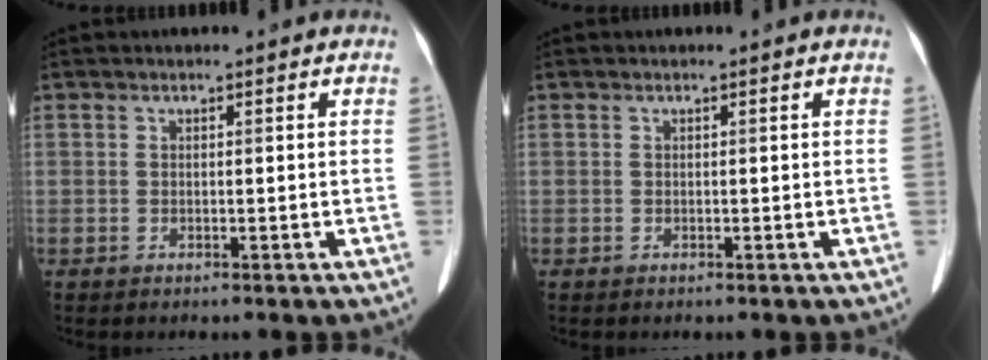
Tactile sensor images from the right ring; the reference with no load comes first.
{"total": 0.0}